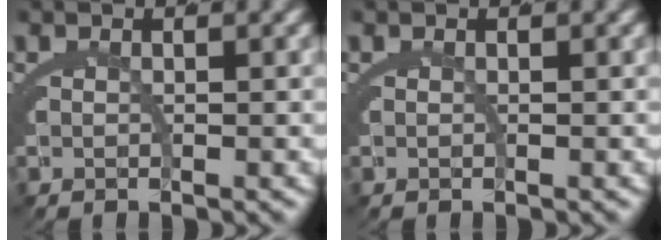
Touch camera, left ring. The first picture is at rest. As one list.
[{"total": 0.0}]